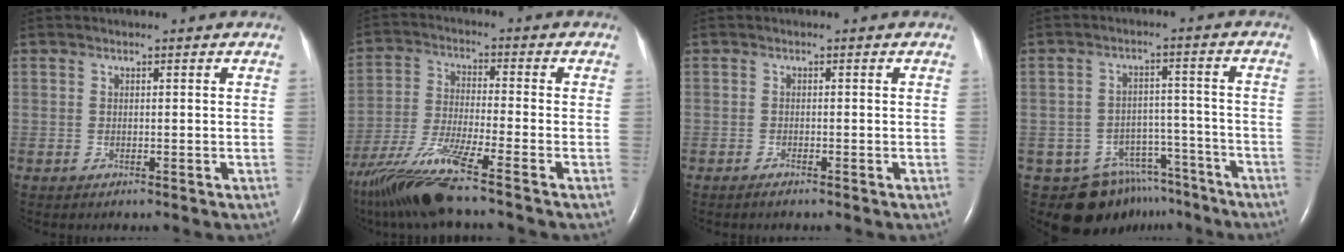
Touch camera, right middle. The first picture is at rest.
{"total": 12.6, "force": [-9.4, -0.7, 8.4], "torque": [-0.172, -0.032, -0.176]}
{"total": 0.8, "force": [-0.7, -0.1, 0.4], "torque": [-0.013, -0.002, -0.012]}
{"total": 12.3, "force": [-9.8, 7.3, 1.5], "torque": [-0.020, 0.034, -0.125]}